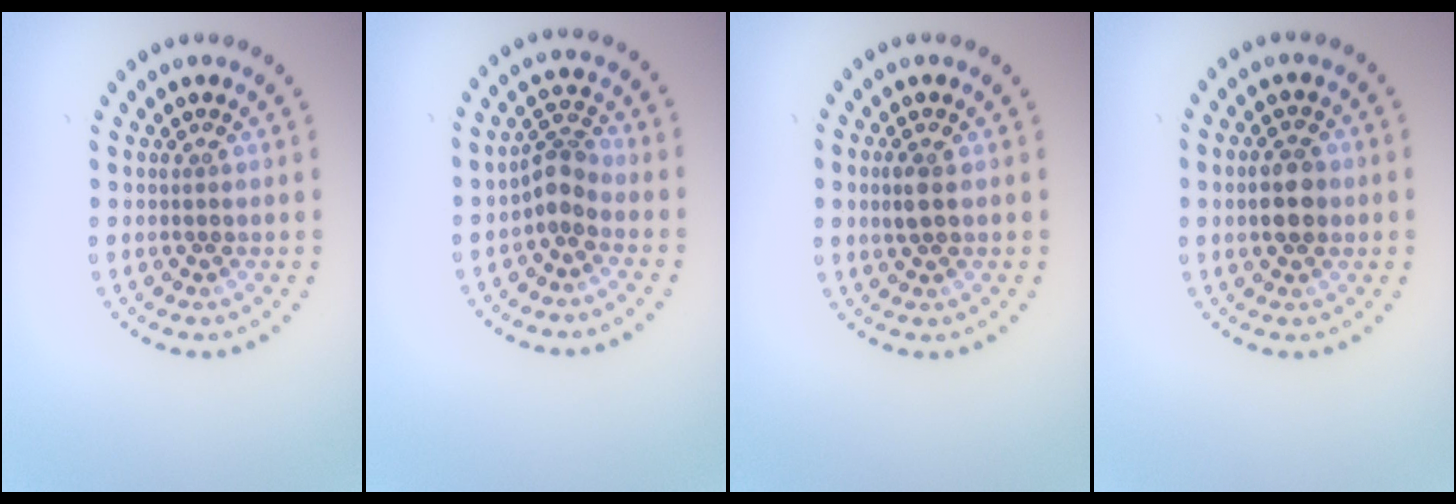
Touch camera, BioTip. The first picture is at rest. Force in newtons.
{"total": 2.4, "press": 1.9, "slide": 1.5}
{"total": 1.8, "press": 1.8, "slide": 0.3}
{"total": 3.4, "press": 3.4, "slide": 0.1}